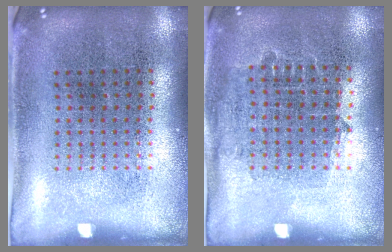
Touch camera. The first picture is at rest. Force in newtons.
{"total": 0.8, "press": 0.8, "slide": 0.3}